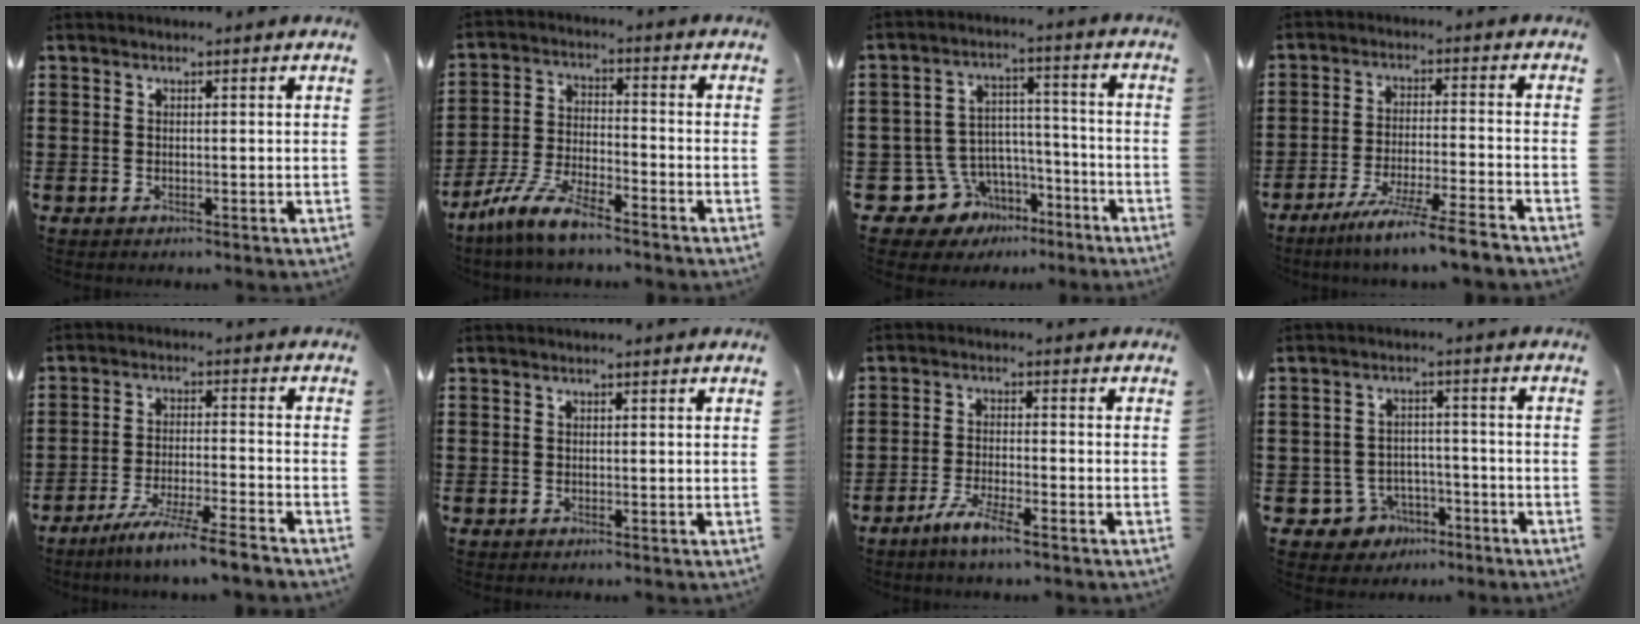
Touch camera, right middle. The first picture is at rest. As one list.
[{"total": 7.9, "force": [-6.7, 1.0, 3.9], "torque": [-0.099, -0.003, -0.136]}, {"total": 7.9, "force": [-5.1, 6.0, 0.6], "torque": [-0.043, 0.008, -0.094]}, {"total": 7.3, "force": [-6.4, -1.0, 3.4], "torque": [-0.060, -0.015, -0.123]}, {"total": 6.8, "force": [-6.0, -0.8, 3.0], "torque": [-0.056, -0.015, -0.115]}, {"total": 0.0}, {"total": 4.3, "force": [-3.4, 0.3, 2.6], "torque": [-0.057, -0.004, -0.066]}, {"total": 4.6, "force": [-3.4, 3.0, 0.9], "torque": [-0.038, 0.009, -0.071]}]